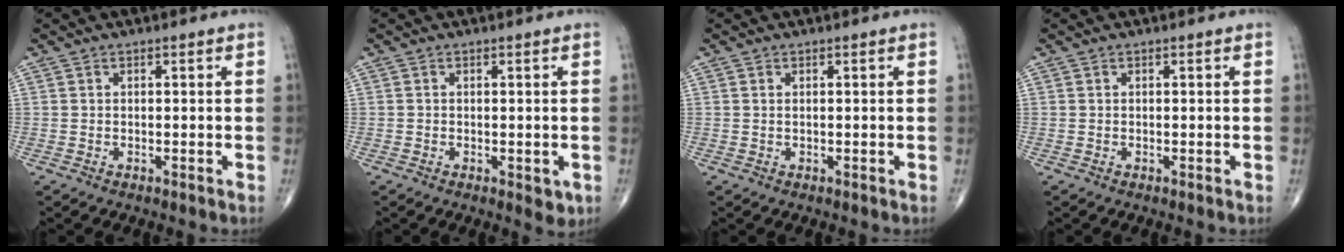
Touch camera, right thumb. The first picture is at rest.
{"total": 2.7, "force": [-0.7, 1.5, 2.1], "torque": [-0.016, -0.003, -0.007]}
{"total": 0.0}
{"total": 0.0}